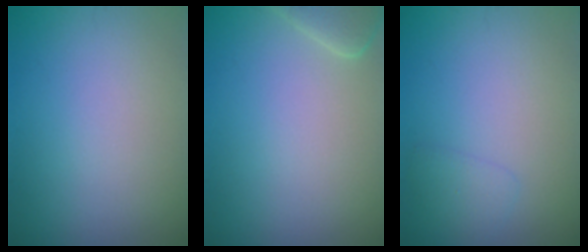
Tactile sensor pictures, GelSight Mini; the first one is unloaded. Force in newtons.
{"total": 2.3, "press": 2.3, "slide": 0.3}
{"total": 1.3, "press": 1.3, "slide": 0.0}